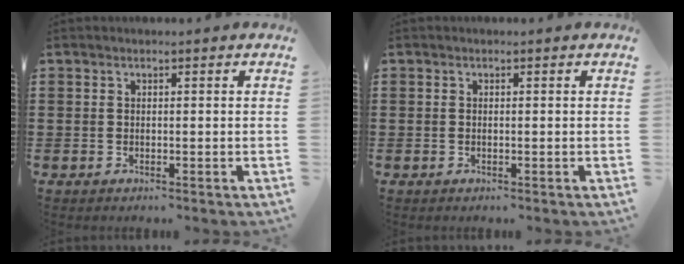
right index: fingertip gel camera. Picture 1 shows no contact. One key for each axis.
{"total": 0.0}